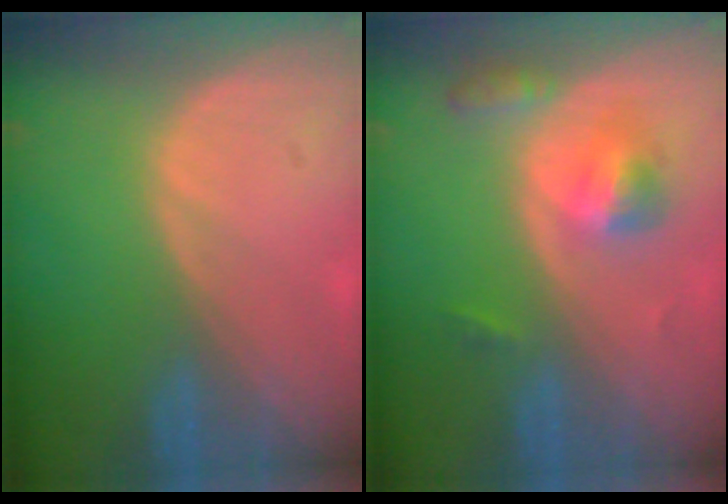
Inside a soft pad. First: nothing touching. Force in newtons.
{"total": 5.2, "press": 4.9, "slide": 1.8}